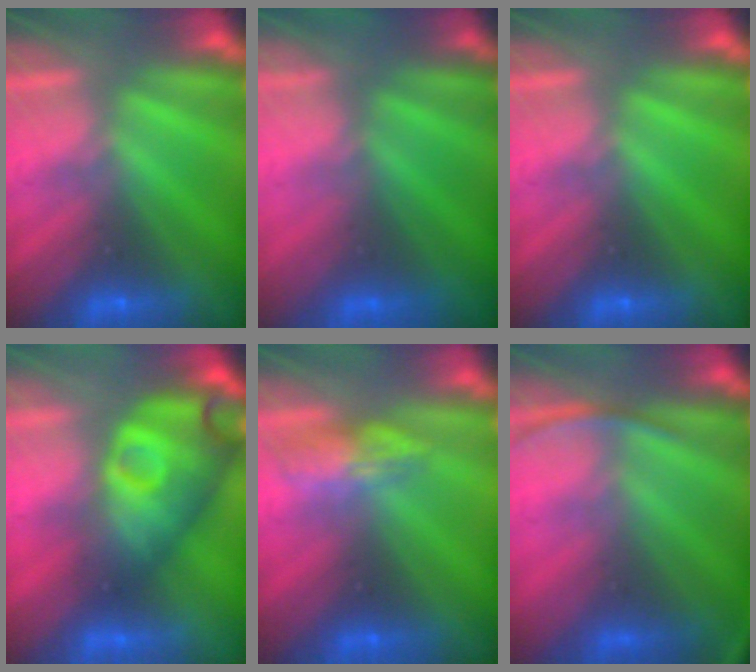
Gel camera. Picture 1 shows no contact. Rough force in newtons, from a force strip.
{"total": 2.4}
{"total": 0.0}
{"total": 4.5}
{"total": 2.5}
{"total": 2.2}